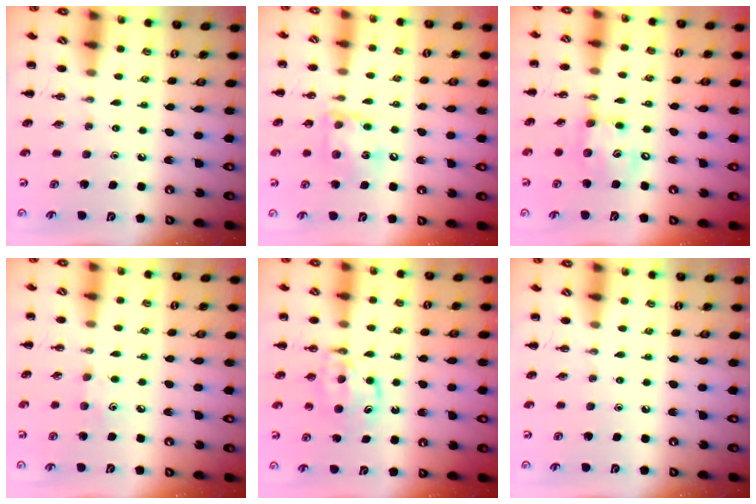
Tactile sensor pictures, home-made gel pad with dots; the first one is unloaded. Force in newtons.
{"total": 11.4, "press": 11.4, "slide": 1.2}
{"total": 10.9, "press": 10.7, "slide": 2.0}
{"total": 3.9, "press": 3.8, "slide": 1.0}
{"total": 6.2, "press": 6.2, "slide": 0.7}
{"total": 0.0}